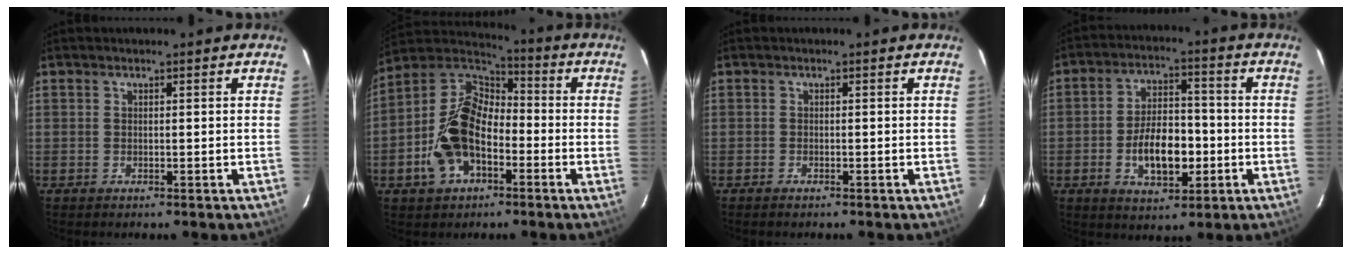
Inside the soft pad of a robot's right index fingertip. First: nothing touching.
{"total": 14.6, "force": [-4.7, 9.5, 10.1], "torque": [-0.216, 0.020, -0.089]}
{"total": 0.7, "force": [-0.7, 0.1, 0.2], "torque": [-0.003, -0.002, -0.012]}
{"total": 10.8, "force": [-2.9, 5.7, 8.7], "torque": [-0.164, 0.014, -0.039]}